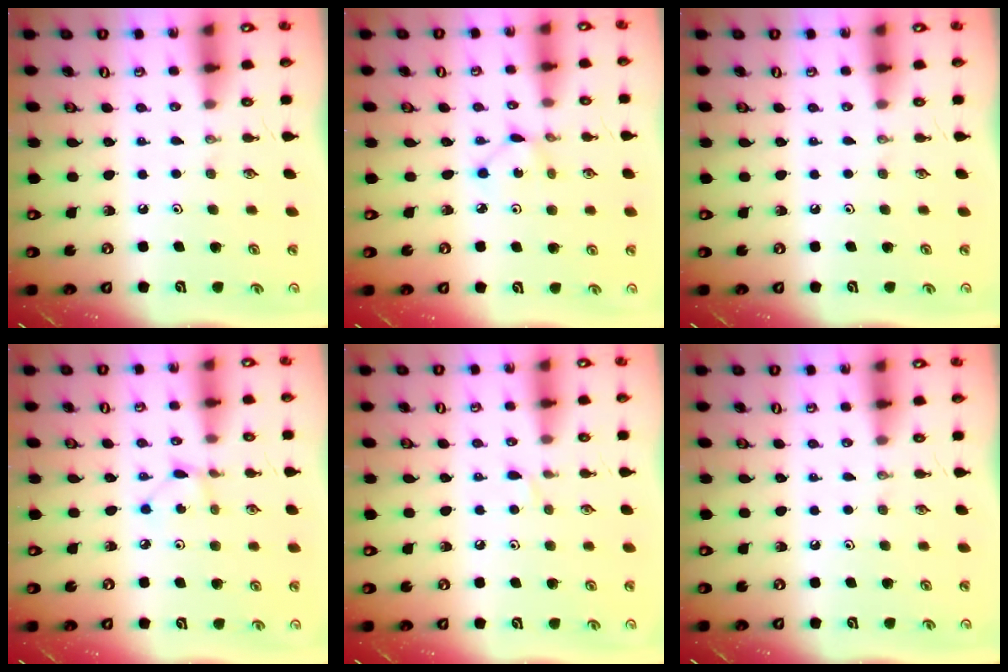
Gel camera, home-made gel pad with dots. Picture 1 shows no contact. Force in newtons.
{"total": 1.6, "press": 1.5, "slide": 0.2}
{"total": 0.0}
{"total": 1.5, "press": 1.5, "slide": 0.1}
{"total": 2.9, "press": 2.8, "slide": 0.5}
{"total": 0.0}